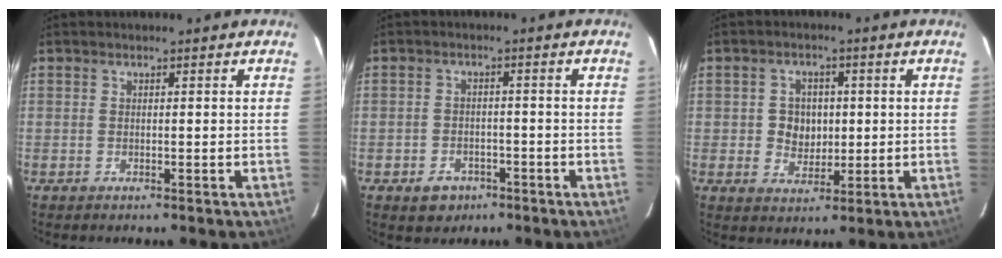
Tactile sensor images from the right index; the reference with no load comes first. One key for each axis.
{"total": 4.9, "fx": -2.8, "fy": 3.7, "fz": 1.4, "tx": -0.041, "ty": 0.008, "tz": -0.033}
{"total": 5.4, "fx": 0.1, "fy": 4.9, "fz": 2.3, "tx": -0.045, "ty": 0.012, "tz": 0.008}